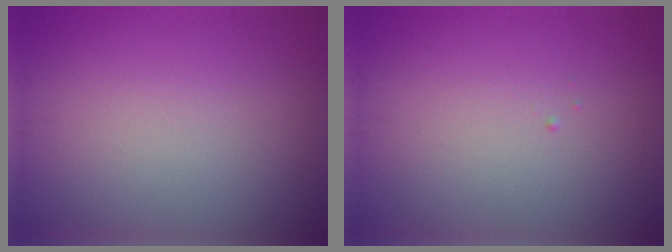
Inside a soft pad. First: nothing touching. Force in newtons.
{"total": 0.0}